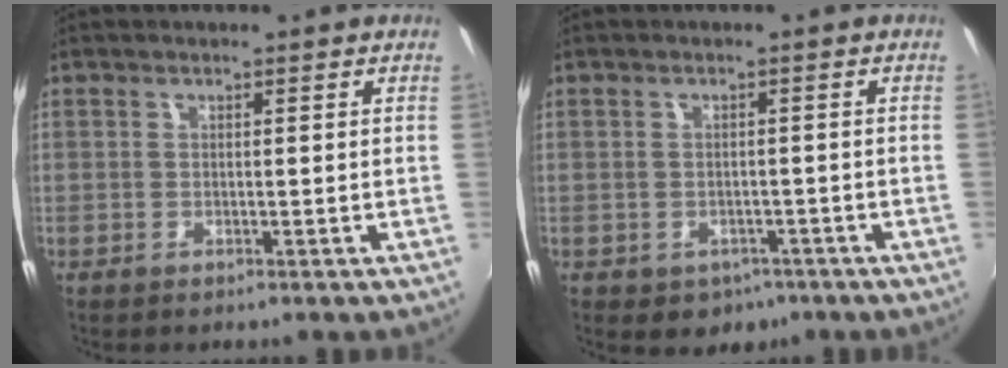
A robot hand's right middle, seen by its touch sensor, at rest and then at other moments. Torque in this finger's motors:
{"motor_torque": [0.55, -0.52, 0.03, 0.00]}